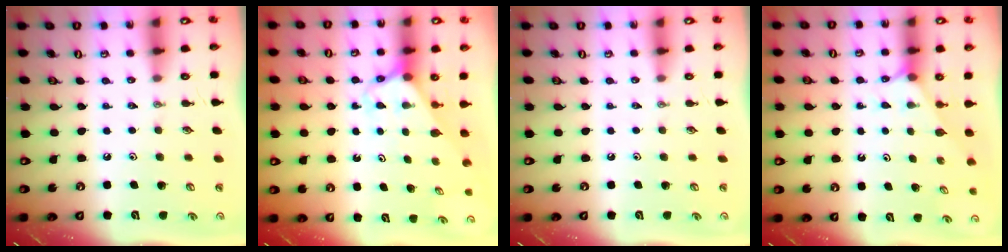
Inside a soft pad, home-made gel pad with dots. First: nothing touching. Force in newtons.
{"total": 2.7, "press": 2.7, "slide": 0.1}
{"total": 0.0}
{"total": 1.9, "press": 1.9, "slide": 0.3}